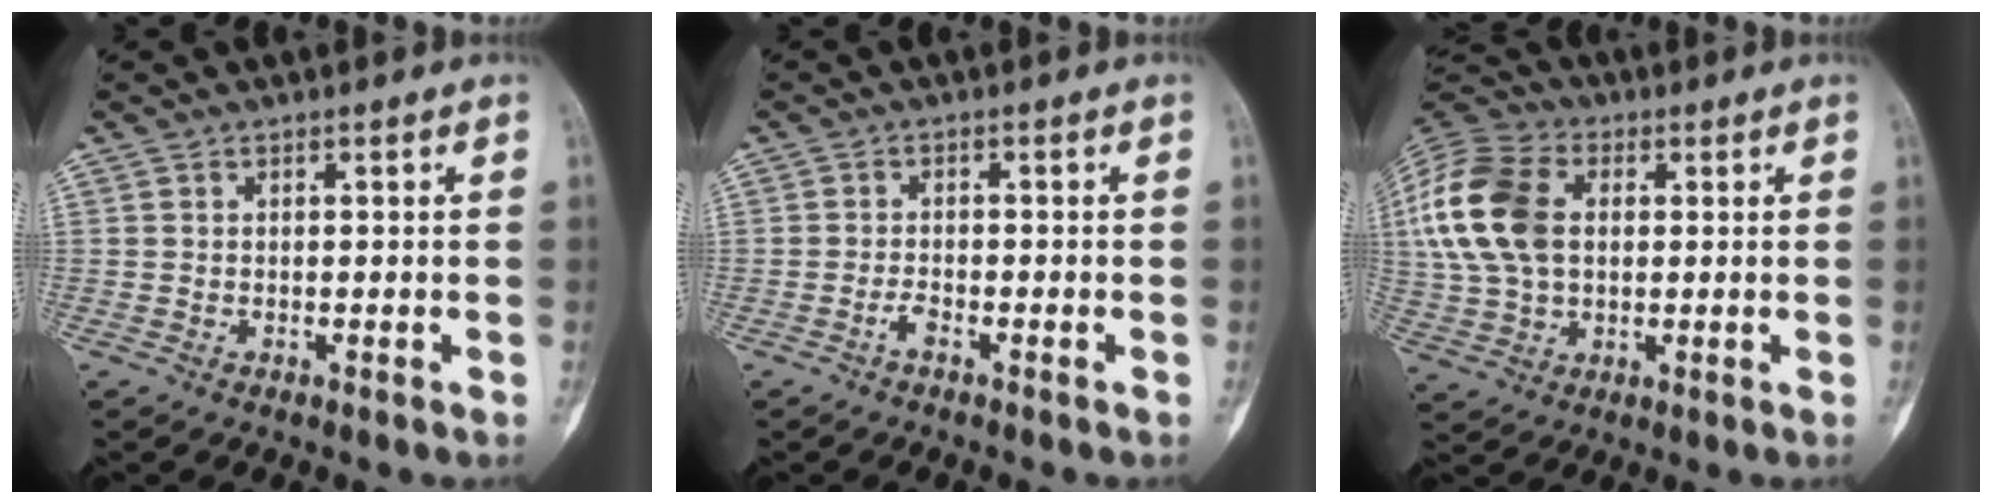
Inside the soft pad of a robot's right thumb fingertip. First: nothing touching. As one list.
[{"total": 1.6, "force": [-1.1, 0.5, 1.0], "torque": [-0.024, 0.005, -0.022]}, {"total": 17.6, "force": [2.8, 11.9, 12.7], "torque": [-0.273, 0.015, 0.052]}]